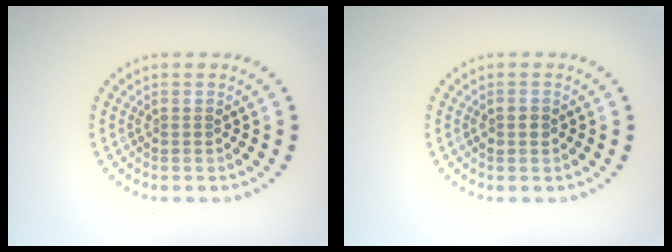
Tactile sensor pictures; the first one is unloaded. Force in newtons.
{"total": 1.5, "press": 1.5, "slide": 0.2}